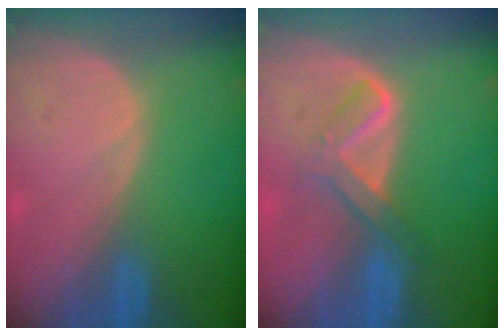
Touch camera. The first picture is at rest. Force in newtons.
{"total": 4.4, "press": 4.4, "slide": 0.4}